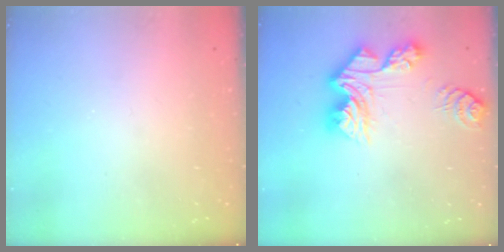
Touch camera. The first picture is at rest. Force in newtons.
{"total": 14.6, "press": 14.5, "slide": 1.3}